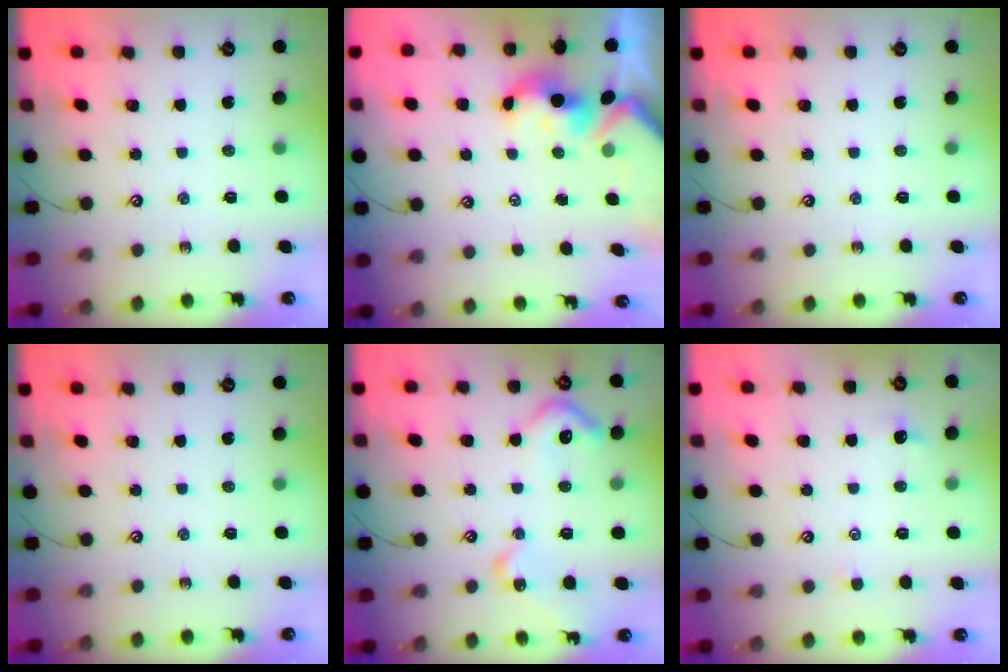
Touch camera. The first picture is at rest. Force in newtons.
{"total": 1.7, "press": 1.5, "slide": 0.8}
{"total": 0.0}
{"total": 0.0}
{"total": 8.9, "press": 8.8, "slide": 1.1}
{"total": 1.6, "press": 1.6, "slide": 0.2}